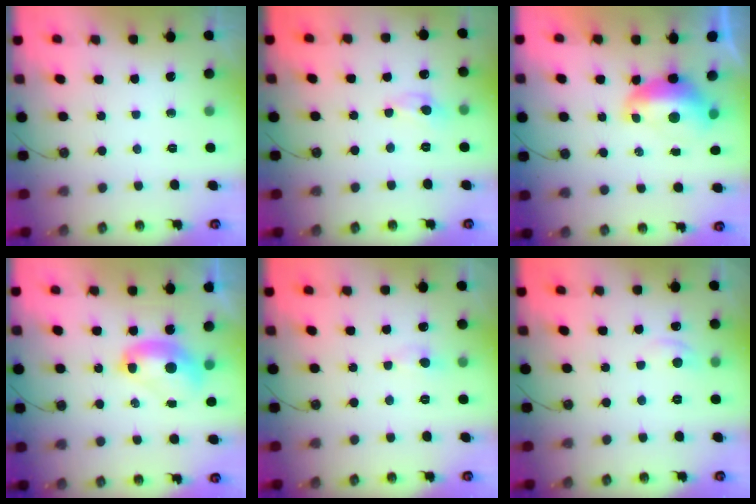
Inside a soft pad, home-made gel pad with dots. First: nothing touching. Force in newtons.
{"total": 0.0}
{"total": 2.9, "press": 2.7, "slide": 0.8}
{"total": 2.6, "press": 2.6, "slide": 0.2}
{"total": 0.5, "press": 0.4, "slide": 0.4}
{"total": 1.0, "press": 0.7, "slide": 0.8}